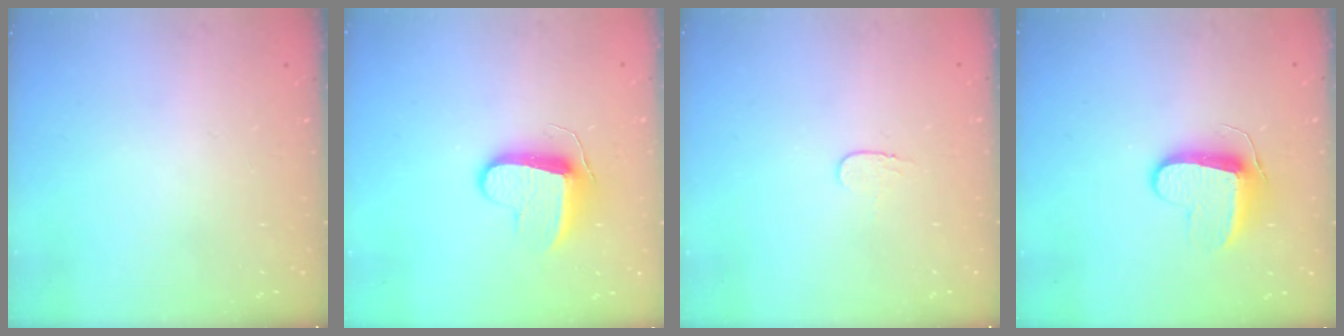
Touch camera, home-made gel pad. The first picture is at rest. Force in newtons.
{"total": 9.5, "press": 9.5, "slide": 0.1}
{"total": 3.4, "press": 3.4, "slide": 0.4}
{"total": 9.5, "press": 9.5, "slide": 0.0}